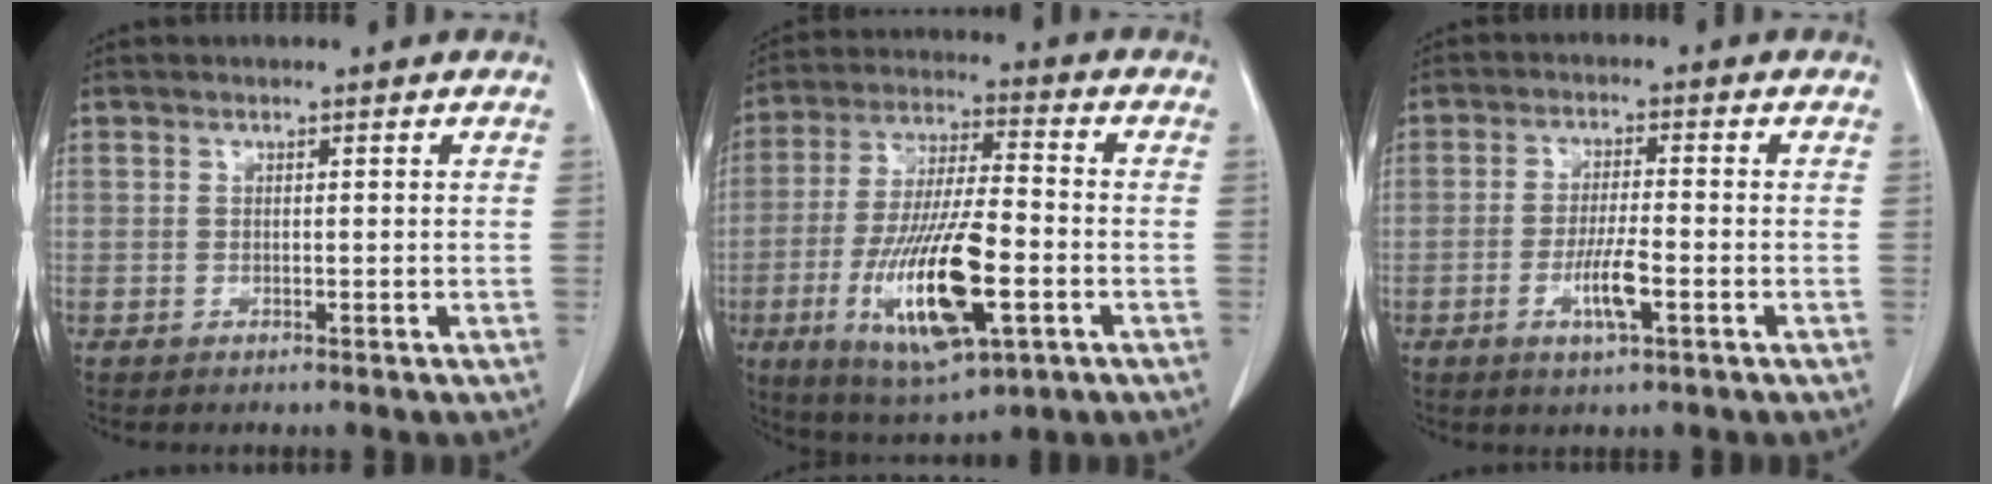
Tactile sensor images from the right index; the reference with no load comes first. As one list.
[{"total": 17.6, "force": [-5.2, 4.1, 16.3], "torque": [-0.321, -0.020, -0.083]}, {"total": 5.7, "force": [-2.0, 0.8, 5.3], "torque": [-0.102, -0.007, -0.035]}]